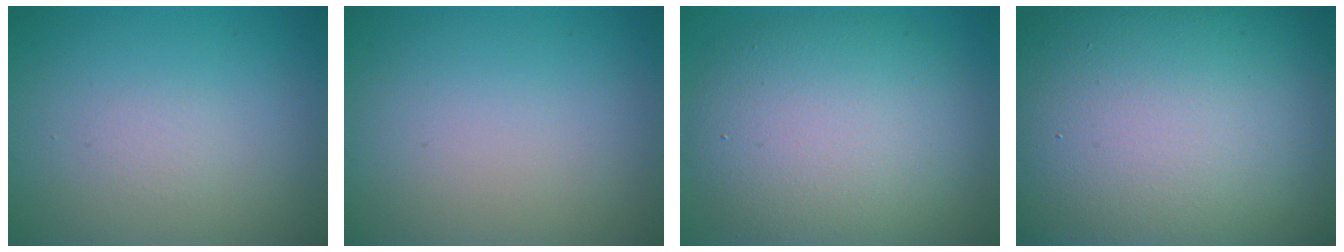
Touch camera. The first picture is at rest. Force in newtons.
{"total": 0.0}
{"total": 9.9, "press": 9.9, "slide": 0.5}
{"total": 22.9, "press": 22.8, "slide": 0.9}